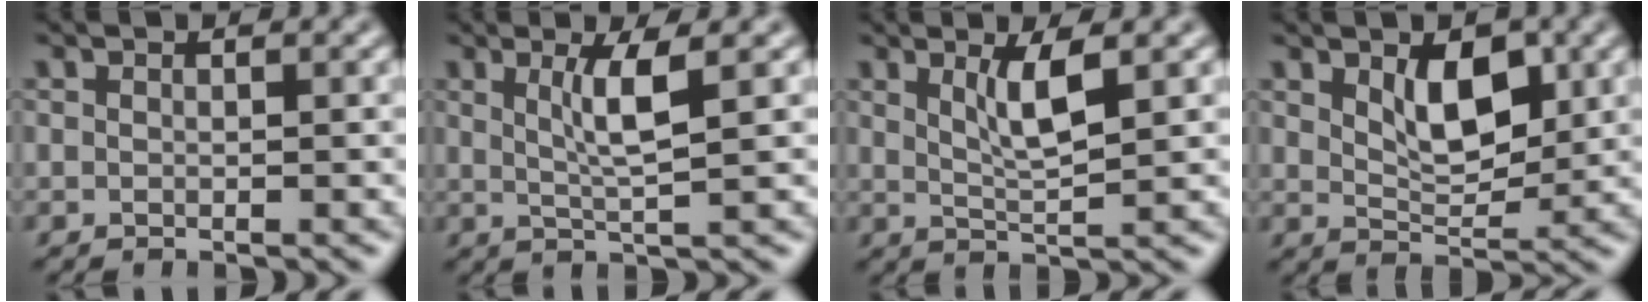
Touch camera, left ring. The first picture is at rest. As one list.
[{"total": 3.4, "force": [1.1, 0.5, 3.2], "torque": [-0.058, -0.002, 0.022]}, {"total": 3.1, "force": [1.3, 0.6, 2.8], "torque": [-0.050, -0.005, 0.027]}, {"total": 4.1, "force": [1.5, 2.1, 3.1], "torque": [-0.053, -0.004, 0.026]}]